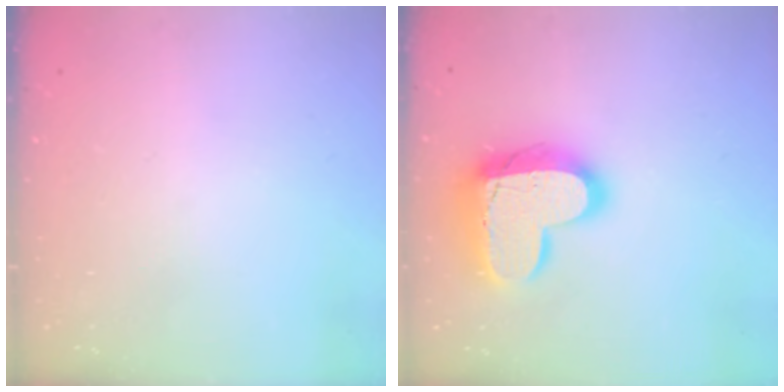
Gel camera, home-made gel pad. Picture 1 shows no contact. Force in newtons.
{"total": 17.8, "press": 17.8, "slide": 1.5}